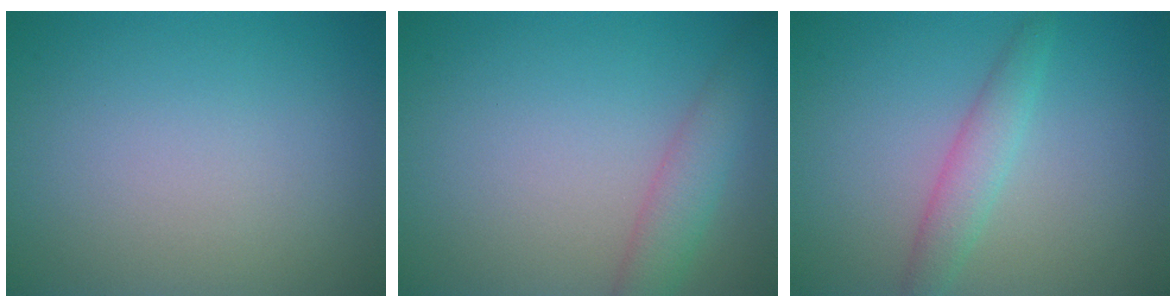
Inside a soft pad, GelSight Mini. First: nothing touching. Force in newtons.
{"total": 3.0, "press": 3.0, "slide": 0.1}
{"total": 2.4, "press": 2.4, "slide": 0.1}